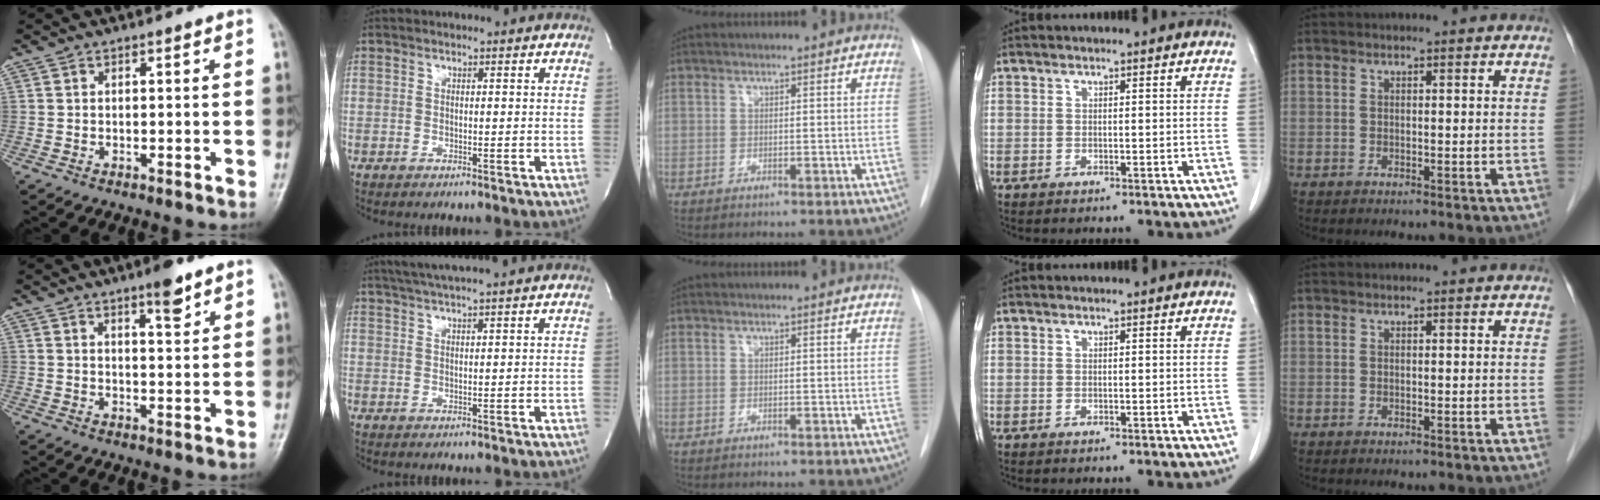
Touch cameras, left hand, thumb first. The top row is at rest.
{"thumb": {"total": 5.2, "force": [3.5, 1.2, 3.6], "torque": [-0.045, -0.024, 0.051]}, "index": {"total": 6.5, "force": [5.4, -1.0, 3.5], "torque": [-0.059, 0.019, 0.083]}}